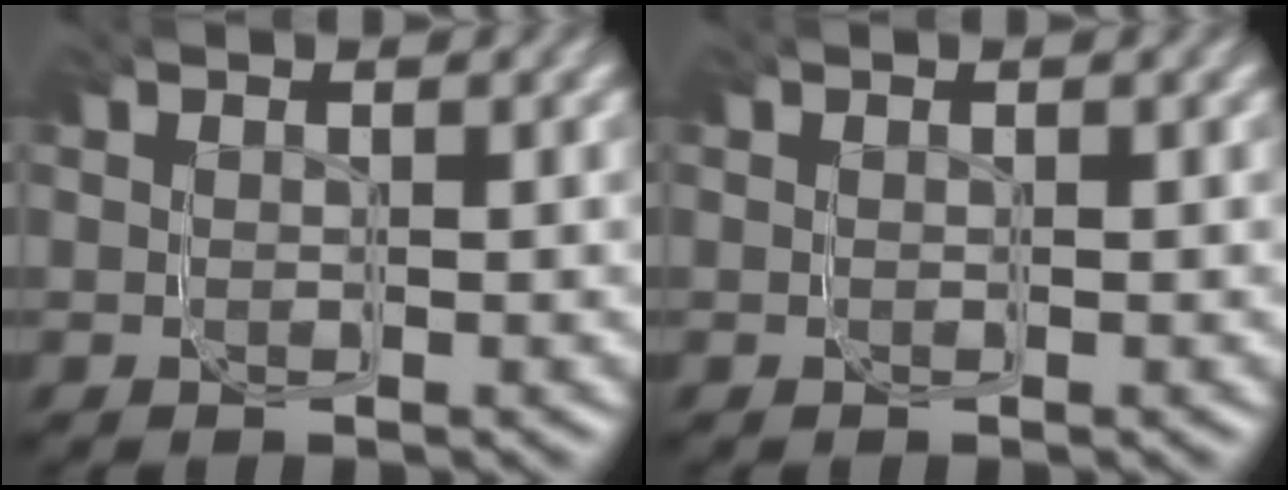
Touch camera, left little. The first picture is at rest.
{"total": 0.0}